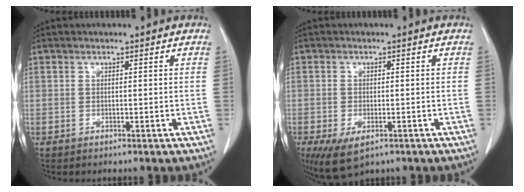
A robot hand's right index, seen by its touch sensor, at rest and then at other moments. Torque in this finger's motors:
{"motor_torque": [0.47, -0.57, -0.01, -0.01]}